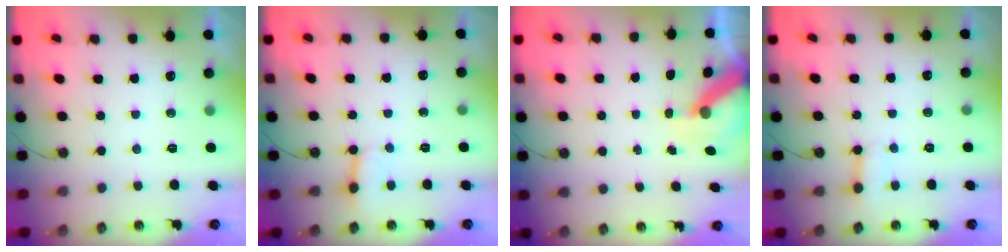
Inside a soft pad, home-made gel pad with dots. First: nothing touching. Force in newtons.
{"total": 2.8, "press": 2.8, "slide": 0.2}
{"total": 8.0, "press": 7.9, "slide": 1.0}
{"total": 4.1, "press": 4.0, "slide": 0.4}